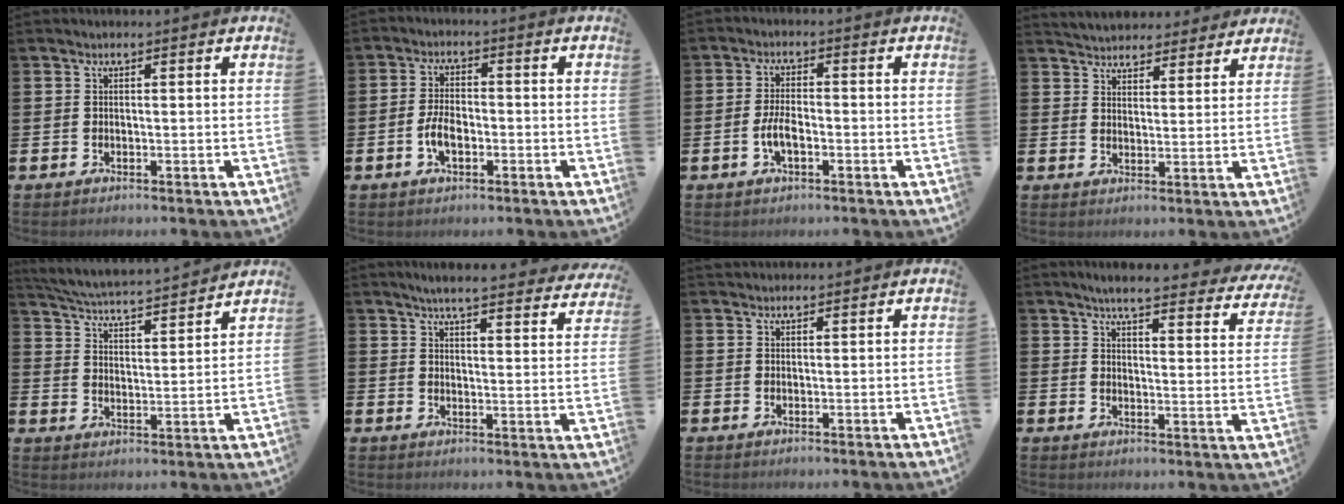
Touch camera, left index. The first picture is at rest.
{"total": 4.1, "force": [-1.2, 2.1, 3.3], "torque": [-0.060, 0.002, -0.025]}
{"total": 3.6, "force": [-1.1, 1.5, 3.1], "torque": [-0.056, 0.001, -0.024]}
{"total": 4.6, "force": [4.5, 1.1, -0.3], "torque": [-0.008, -0.029, 0.080]}
{"total": 4.9, "force": [4.8, 0.0, 0.8], "torque": [-0.039, -0.045, 0.078]}
{"total": 5.2, "force": [4.9, 0.1, 1.5], "torque": [-0.031, -0.036, 0.082]}
{"total": 1.4, "force": [1.3, 0.4, 0.0], "torque": [0.010, -0.002, 0.022]}
{"total": 4.8, "force": [4.4, 0.4, 1.8], "torque": [-0.037, -0.037, 0.068]}